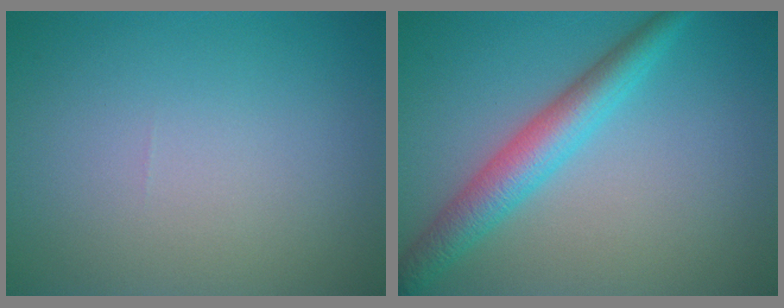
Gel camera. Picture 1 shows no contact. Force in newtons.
{"total": 4.4, "press": 4.4, "slide": 0.1}